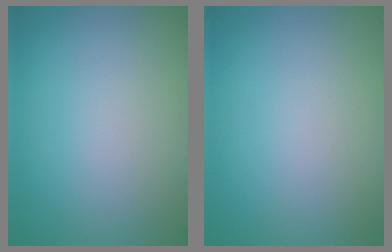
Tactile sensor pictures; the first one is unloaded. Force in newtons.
{"total": 0.0}